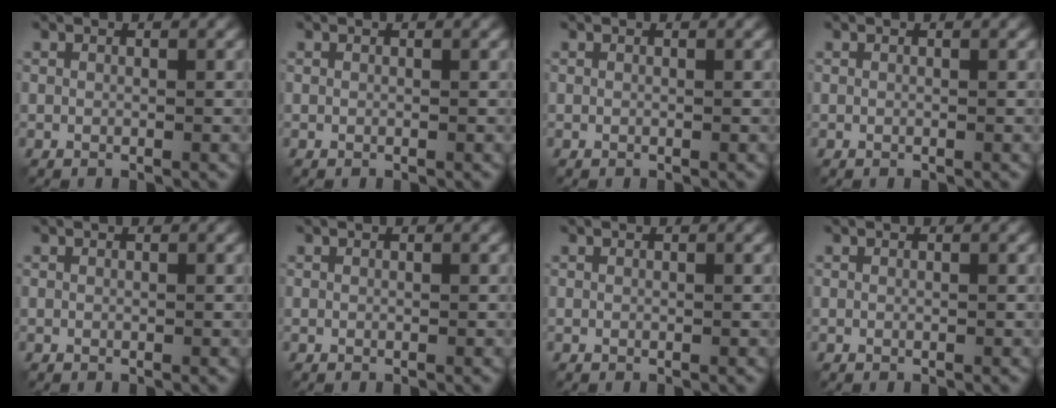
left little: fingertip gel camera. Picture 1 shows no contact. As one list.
[{"total": 0.0}, {"total": 0.0}, {"total": 0.0}, {"total": 0.0}, {"total": 0.0}, {"total": 0.0}, {"total": 0.0}]